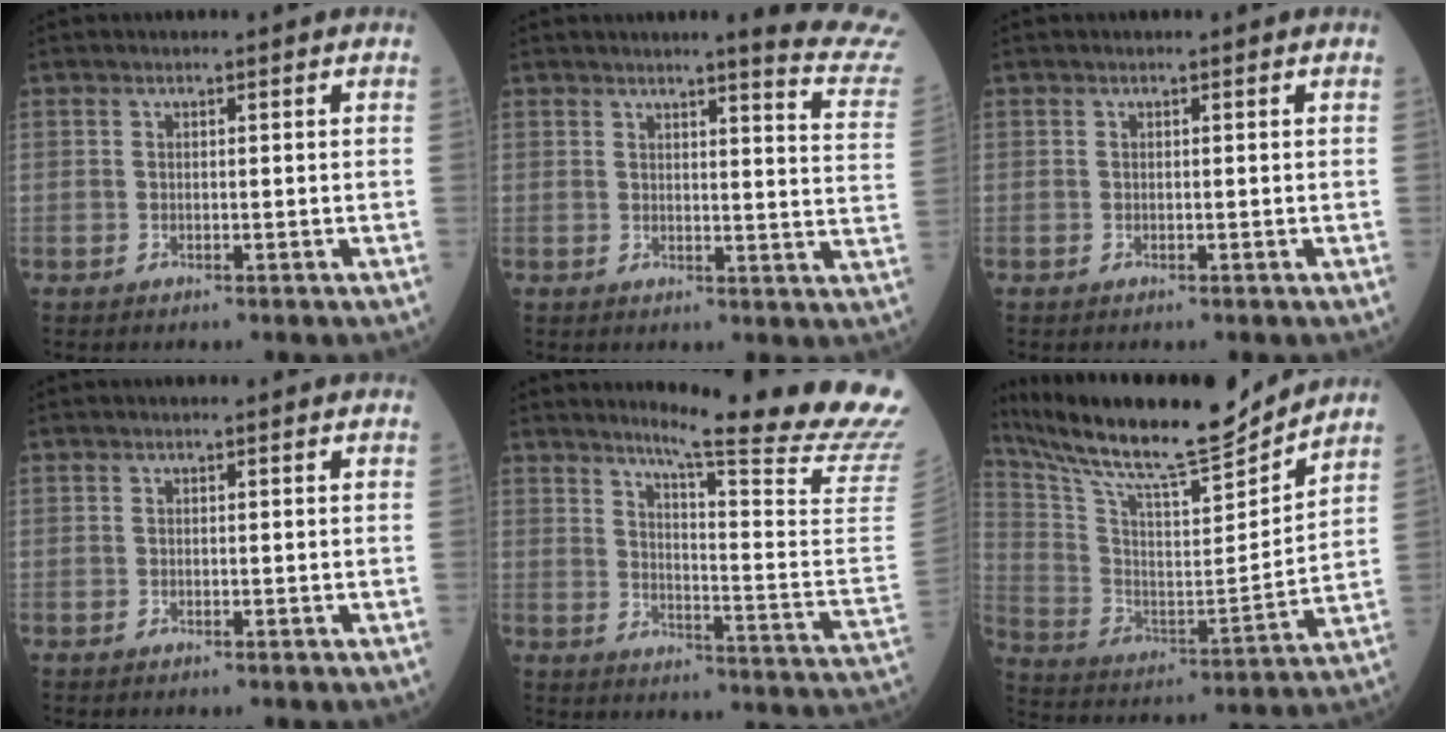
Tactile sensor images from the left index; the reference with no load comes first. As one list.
[{"total": 10.5, "force": [9.8, -1.5, 3.2], "torque": [-0.031, -0.091, 0.086]}, {"total": 0.0}, {"total": 0.0}, {"total": 23.3, "force": [20.6, -2.1, 10.8], "torque": [-0.155, -0.146, 0.245]}, {"total": 20.9, "force": [19.0, 1.2, 8.7], "torque": [-0.180, -0.026, 0.316]}]